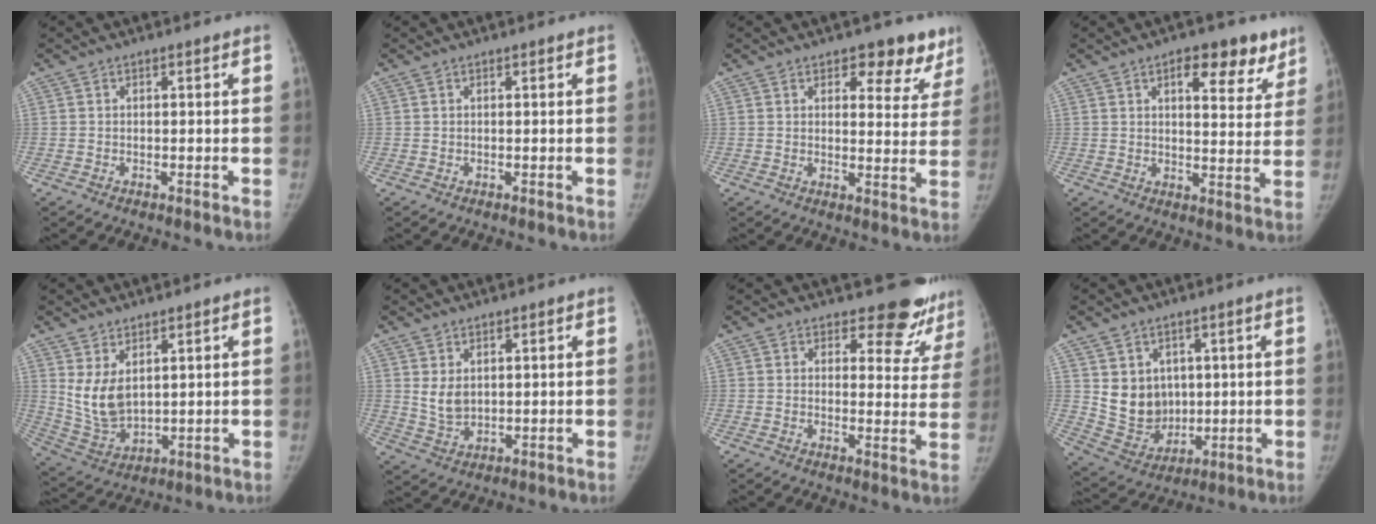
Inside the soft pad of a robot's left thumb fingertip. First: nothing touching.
{"total": 0.0}
{"total": 6.8, "force": [5.6, 3.4, 1.8], "torque": [0.021, -0.034, 0.056]}
{"total": 10.5, "force": [6.3, 4.7, 7.0], "torque": [-0.052, -0.029, 0.085]}
{"total": 8.7, "force": [3.4, 4.9, 6.3], "torque": [-0.113, -0.027, 0.087]}
{"total": 4.6, "force": [1.8, 3.0, 3.0], "torque": [-0.046, -0.020, 0.045]}
{"total": 11.2, "force": [10.0, 4.6, 2.2], "torque": [0.023, -0.078, 0.097]}
{"total": 10.3, "force": [2.5, 8.7, 5.0], "torque": [-0.049, -0.024, 0.070]}